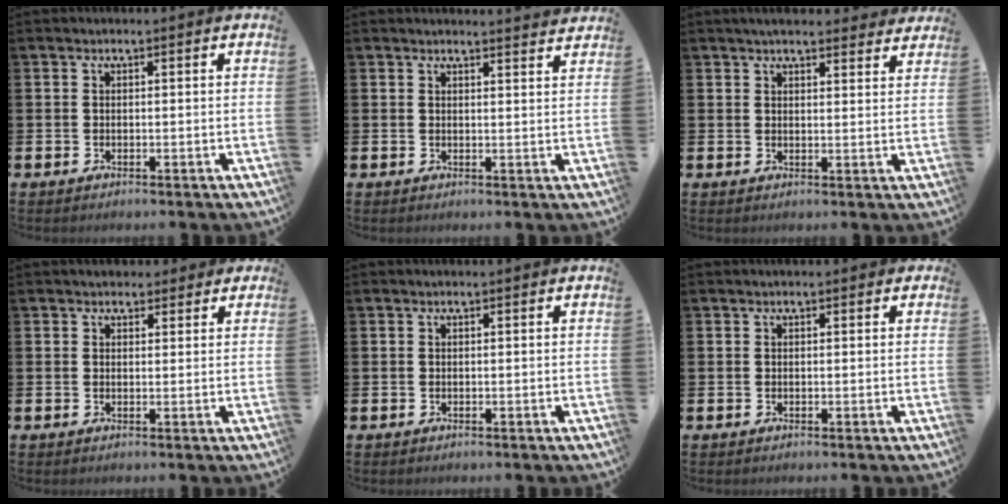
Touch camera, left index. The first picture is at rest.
{"total": 2.3, "force": [2.3, -0.1, -0.1], "torque": [0.012, -0.019, 0.038]}
{"total": 3.8, "force": [3.6, 0.6, 0.9], "torque": [-0.013, -0.016, 0.064]}
{"total": 2.3, "force": [1.9, 1.2, -0.1], "torque": [0.007, -0.002, 0.032]}
{"total": 0.0}
{"total": 0.5, "force": [0.2, 0.4, 0.2], "torque": [-0.002, 0.006, 0.002]}